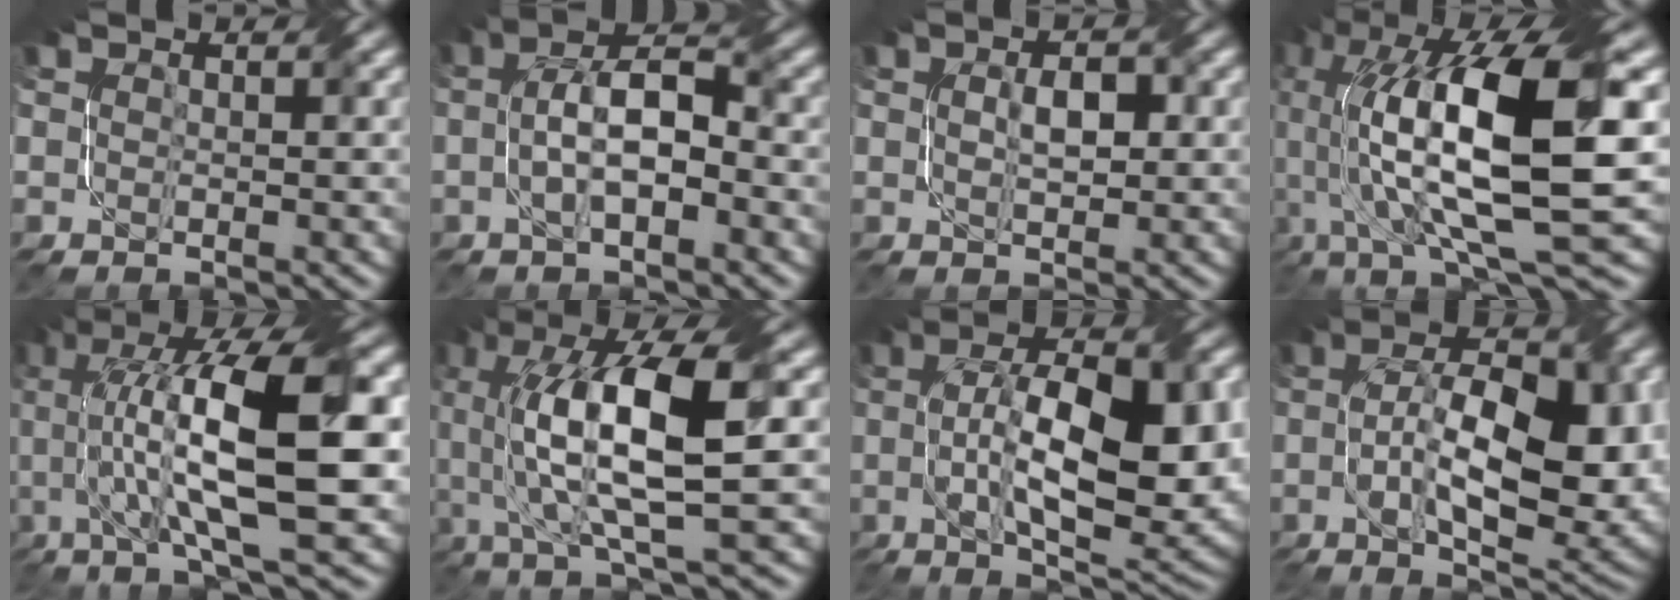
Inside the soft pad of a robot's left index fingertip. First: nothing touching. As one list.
[{"total": 5.4, "force": [-1.0, 2.1, 4.9], "torque": [-0.085, 0.017, -0.017]}, {"total": 2.4, "force": [0.3, 1.1, 2.1], "torque": [-0.035, 0.008, 0.011]}, {"total": 15.9, "force": [0.2, 5.6, 14.9], "torque": [-0.280, 0.008, 0.008]}, {"total": 14.1, "force": [1.3, 3.8, 13.5], "torque": [-0.221, 0.019, 0.032]}, {"total": 12.0, "force": [0.7, 3.7, 11.4], "torque": [-0.200, 0.009, 0.021]}, {"total": 12.8, "force": [0.0, 4.9, 11.8], "torque": [-0.184, 0.002, 0.008]}, {"total": 13.0, "force": [-0.8, 5.7, 11.6], "torque": [-0.181, 0.001, -0.001]}]